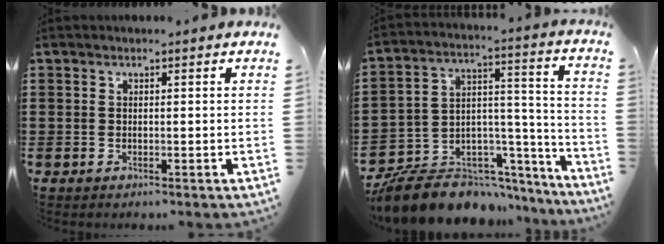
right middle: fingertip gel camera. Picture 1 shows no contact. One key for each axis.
{"total": 9.2, "fx": -8.2, "fy": 3.8, "fz": 1.6, "tx": -0.036, "ty": 0.013, "tz": -0.155}